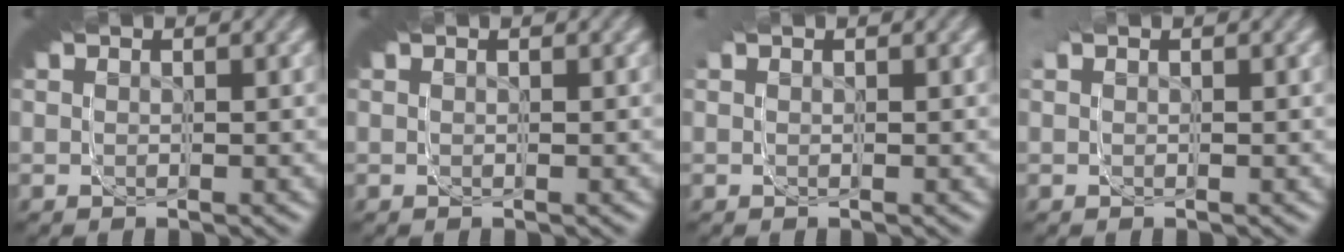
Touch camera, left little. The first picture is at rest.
{"total": 0.0}
{"total": 0.5, "force": [0.4, -0.2, -0.3], "torque": [0.003, 0.000, 0.007]}
{"total": 1.2, "force": [0.6, -0.7, -0.8], "torque": [0.012, 0.001, 0.010]}